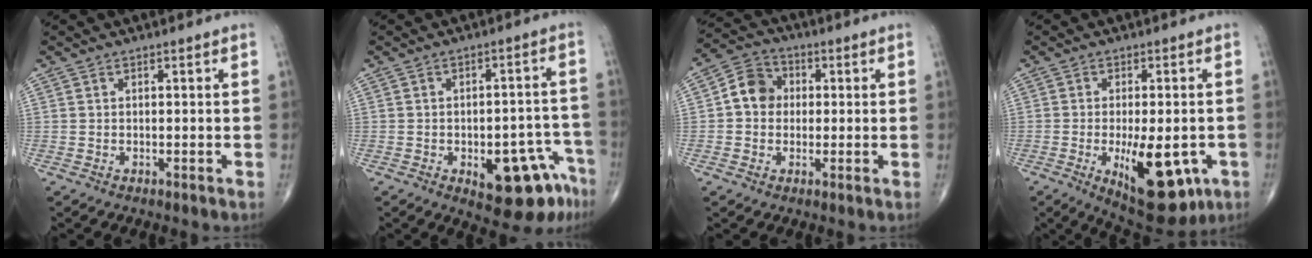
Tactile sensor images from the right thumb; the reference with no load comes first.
{"total": 13.4, "force": [-6.7, 6.0, 9.9], "torque": [-0.086, 0.047, -0.077]}
{"total": 7.2, "force": [0.4, 6.2, 3.6], "torque": [-0.046, 0.018, -0.005]}
{"total": 15.0, "force": [-4.7, 6.5, 12.7], "torque": [-0.167, -0.011, -0.049]}